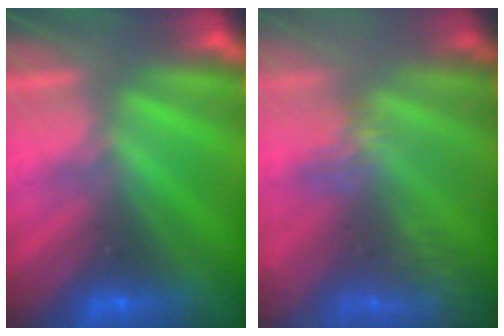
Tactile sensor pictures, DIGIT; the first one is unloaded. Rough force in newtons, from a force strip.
{"total": 4.4}